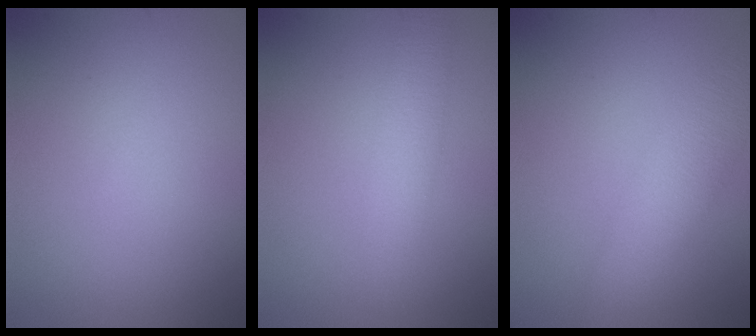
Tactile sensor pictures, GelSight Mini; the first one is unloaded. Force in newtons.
{"total": 3.0, "press": 3.0, "slide": 0.1}
{"total": 4.7, "press": 4.7, "slide": 0.2}